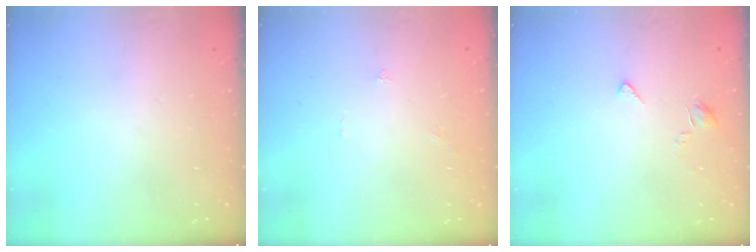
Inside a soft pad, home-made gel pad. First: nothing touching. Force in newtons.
{"total": 0.0}
{"total": 2.7, "press": 2.7, "slide": 0.5}